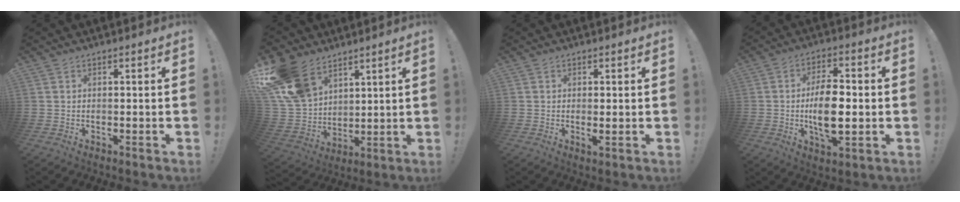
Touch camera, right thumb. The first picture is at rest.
{"total": 16.9, "force": [10.9, 10.5, 7.5], "torque": [-0.160, -0.059, 0.215]}
{"total": 1.8, "force": [0.3, 0.2, 1.7], "torque": [-0.029, -0.004, 0.005]}
{"total": 12.5, "force": [-1.2, 5.7, 11.1], "torque": [-0.194, -0.004, -0.027]}